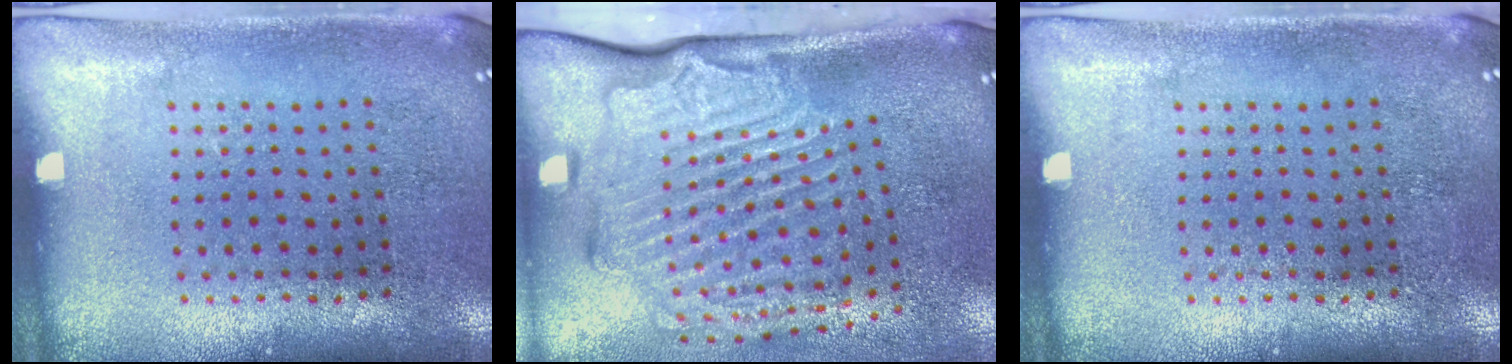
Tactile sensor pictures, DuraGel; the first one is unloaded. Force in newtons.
{"total": 3.2, "press": 2.2, "slide": 2.3}
{"total": 0.0}